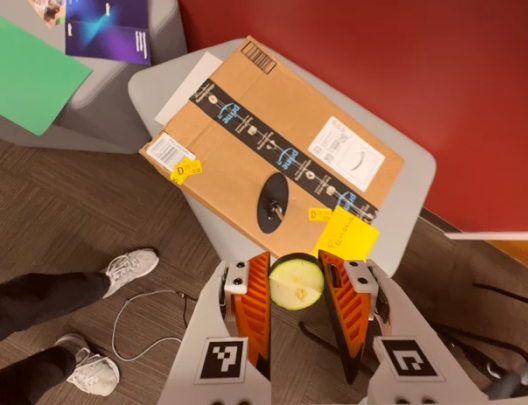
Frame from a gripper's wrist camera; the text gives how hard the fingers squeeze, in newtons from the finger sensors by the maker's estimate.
{"total": 10.4, "left": 10.6, "right": 10.3}